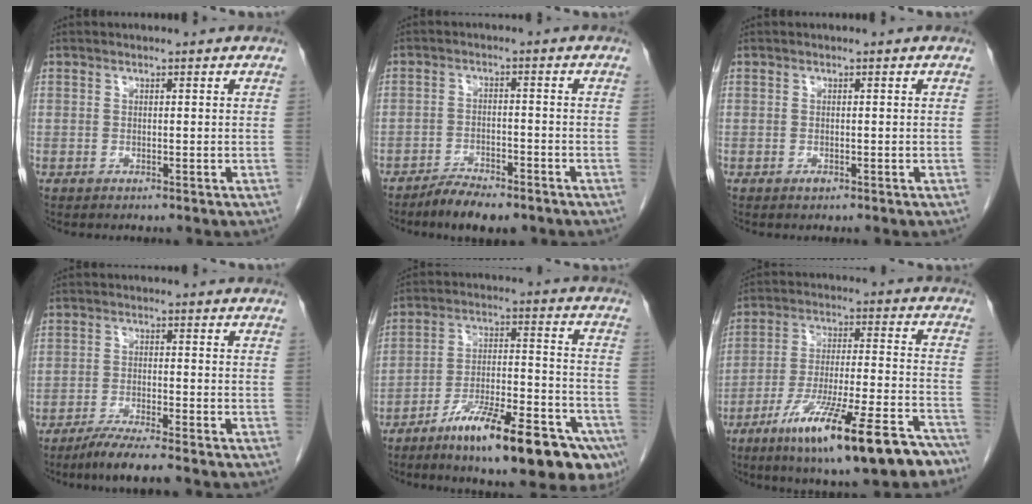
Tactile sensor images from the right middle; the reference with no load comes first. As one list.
[{"total": 5.6, "force": [-4.5, 1.6, 2.8], "torque": [-0.047, -0.004, -0.076]}, {"total": 0.5, "force": [-0.3, 0.2, 0.3], "torque": [-0.006, 0.001, -0.004]}, {"total": 5.5, "force": [-4.5, -0.5, 3.1], "torque": [-0.055, -0.017, -0.081]}, {"total": 18.5, "force": [-11.6, 3.7, 13.9], "torque": [-0.167, 0.011, -0.182]}, {"total": 20.2, "force": [-13.6, 2.7, 14.6], "torque": [-0.197, -0.011, -0.221]}]